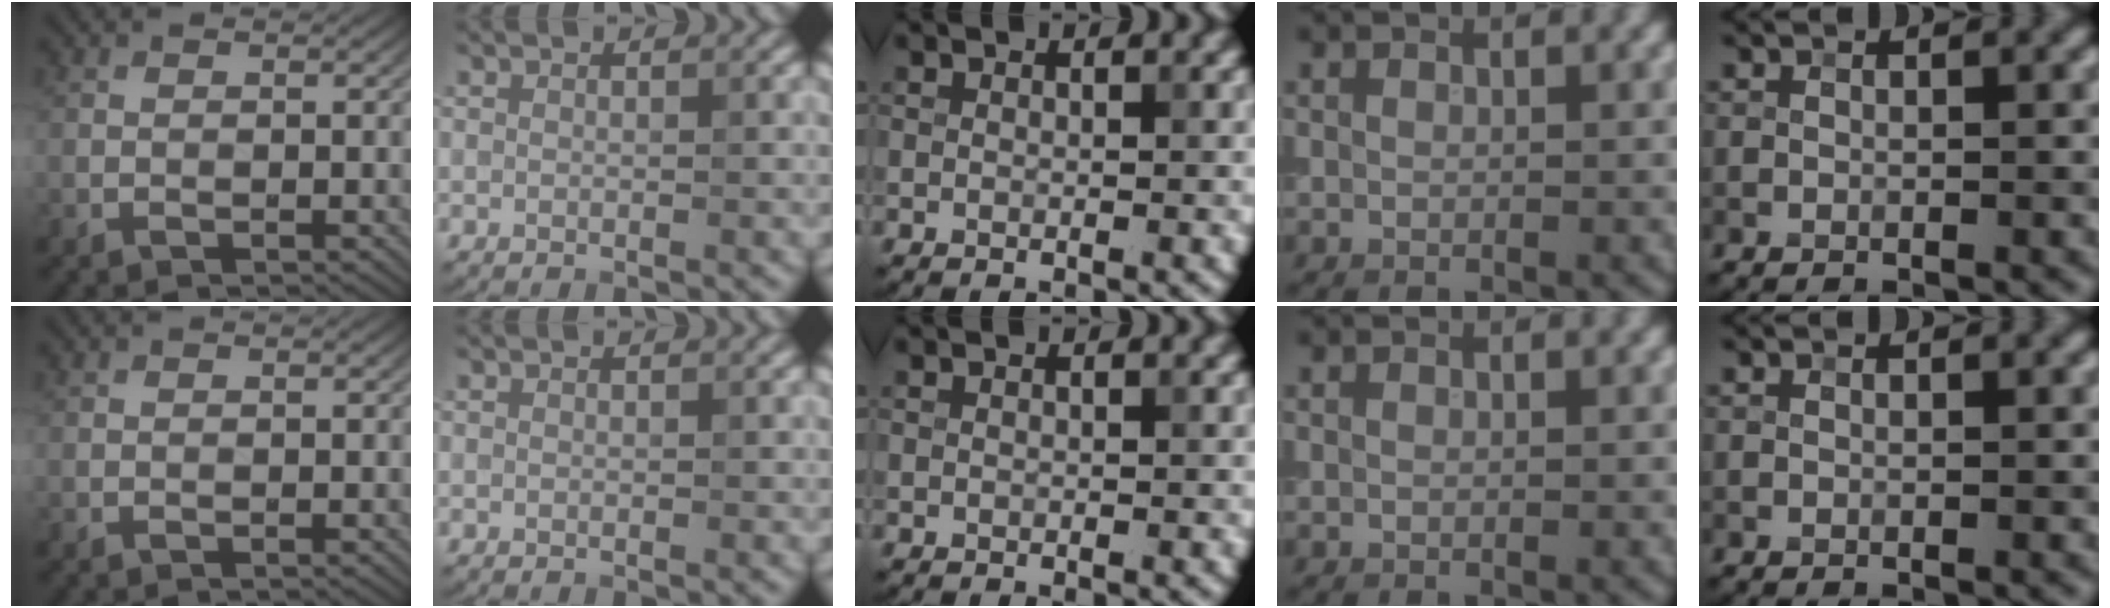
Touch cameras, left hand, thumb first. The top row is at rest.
{}